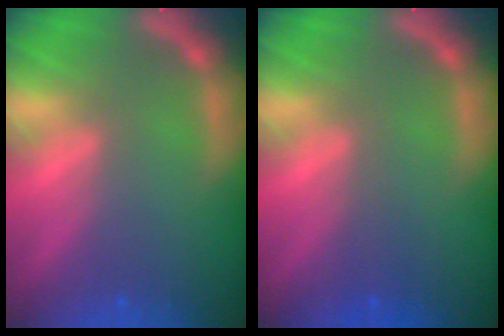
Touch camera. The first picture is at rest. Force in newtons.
{"total": 1.0}